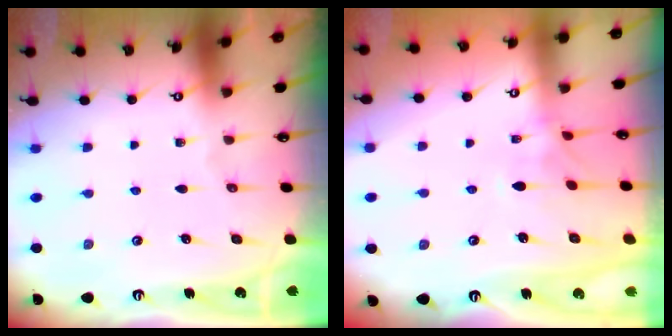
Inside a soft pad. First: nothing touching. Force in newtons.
{"total": 1.6, "press": 1.3, "slide": 0.9}